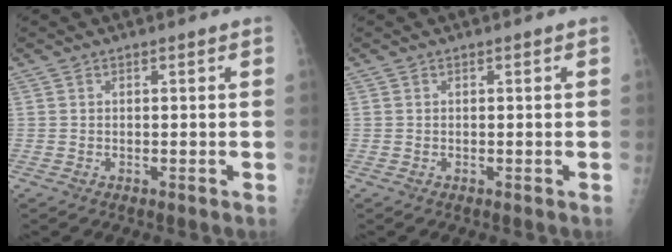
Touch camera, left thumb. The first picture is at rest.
{"total": 0.0}